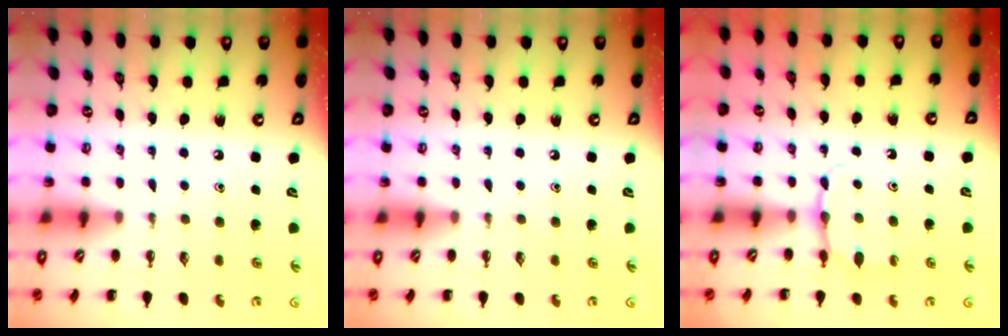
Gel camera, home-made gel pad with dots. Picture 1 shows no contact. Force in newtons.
{"total": 0.0}
{"total": 5.2, "press": 5.1, "slide": 1.1}